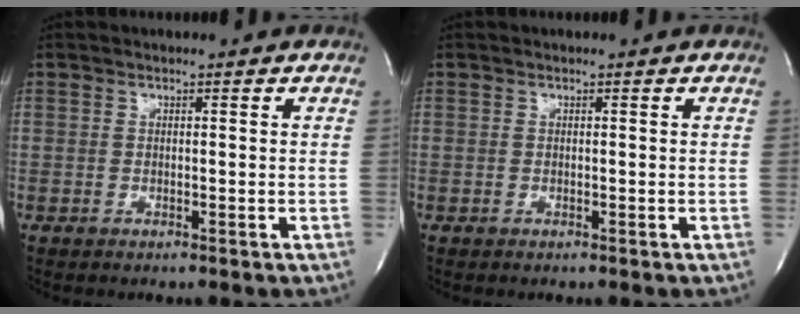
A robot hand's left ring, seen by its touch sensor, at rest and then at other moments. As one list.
[{"total": 0.0}]